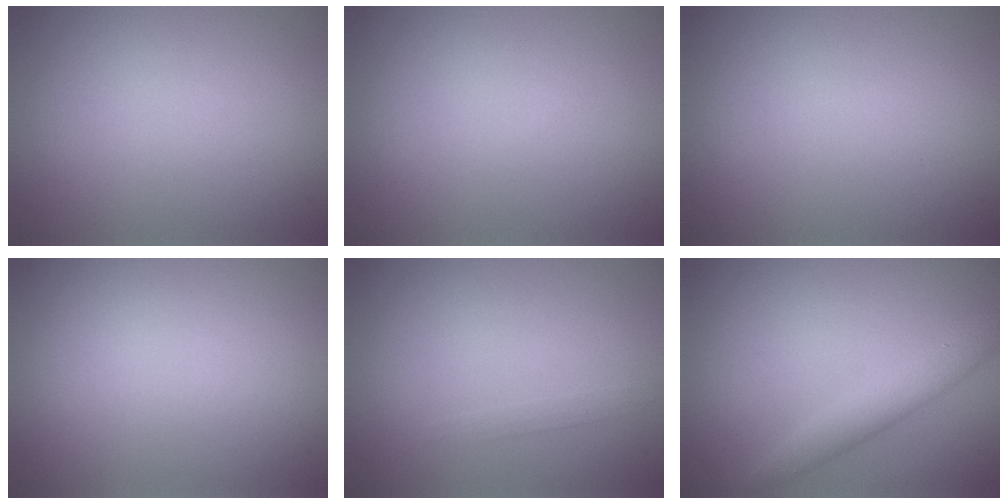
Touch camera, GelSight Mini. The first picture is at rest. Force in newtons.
{"total": 0.0}
{"total": 0.0}
{"total": 0.0}
{"total": 0.7, "press": 0.7, "slide": 0.1}
{"total": 2.9, "press": 2.9, "slide": 0.0}